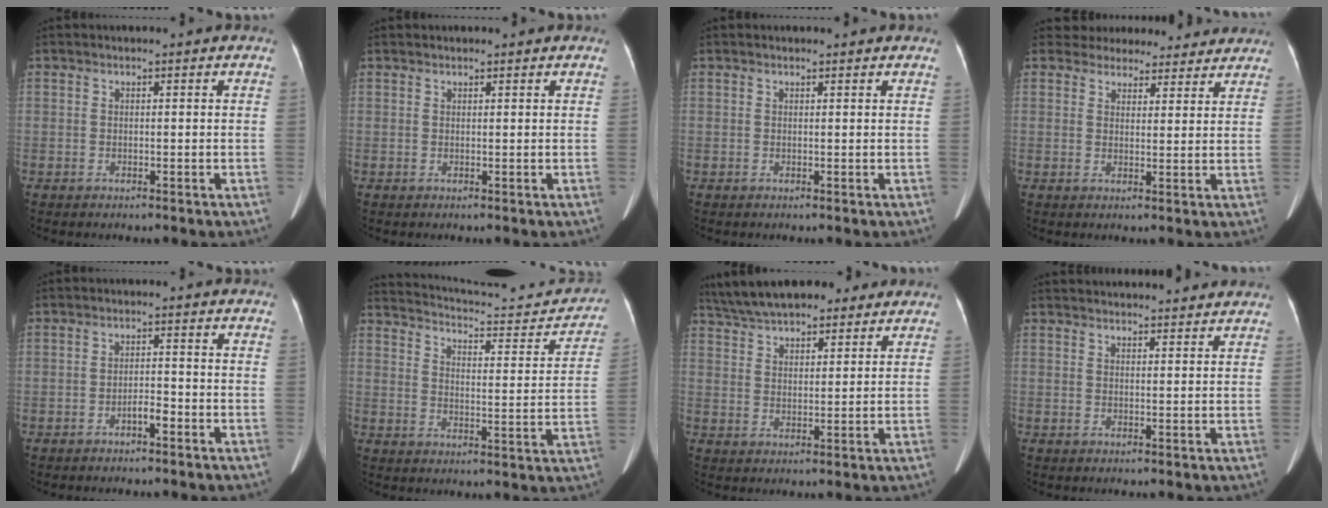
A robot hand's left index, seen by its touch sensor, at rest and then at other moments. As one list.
[{"total": 1.7, "force": [1.5, 0.3, 0.6], "torque": [-0.007, 0.008, 0.020]}, {"total": 2.2, "force": [2.0, 0.4, 0.8], "torque": [-0.010, 0.002, 0.019]}, {"total": 12.9, "force": [11.9, 4.7, 1.6], "torque": [0.003, 0.003, 0.141]}, {"total": 1.9, "force": [-1.6, 0.2, 1.0], "torque": [-0.011, -0.005, -0.025]}, {"total": 19.4, "force": [18.2, 3.1, 5.9], "torque": [-0.078, -0.041, 0.233]}, {"total": 17.8, "force": [14.9, 5.6, 8.0], "torque": [-0.147, 0.039, 0.230]}, {"total": 15.8, "force": [14.9, 2.5, 4.6], "torque": [-0.053, 0.032, 0.190]}]